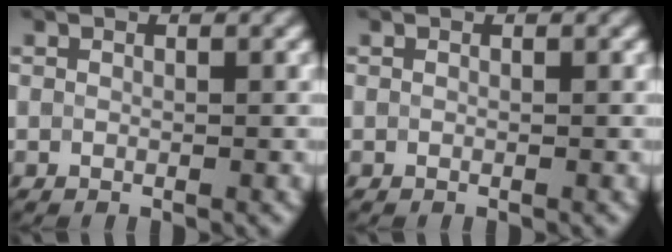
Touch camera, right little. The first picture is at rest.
{"total": 0.0}